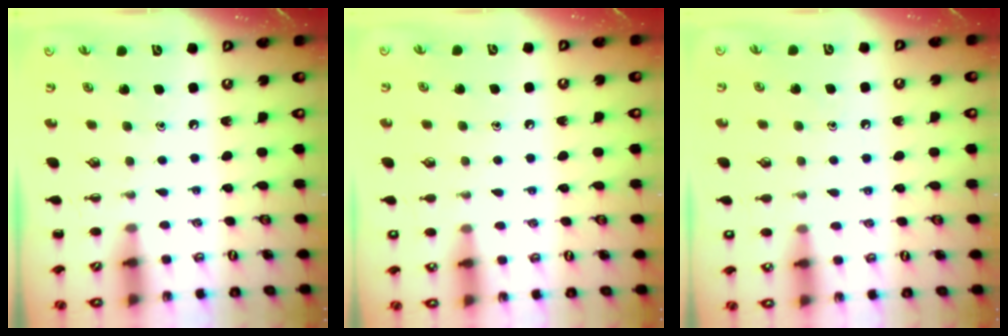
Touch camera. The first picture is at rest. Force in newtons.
{"total": 6.2, "press": 5.9, "slide": 1.9}
{"total": 8.4, "press": 8.1, "slide": 2.2}